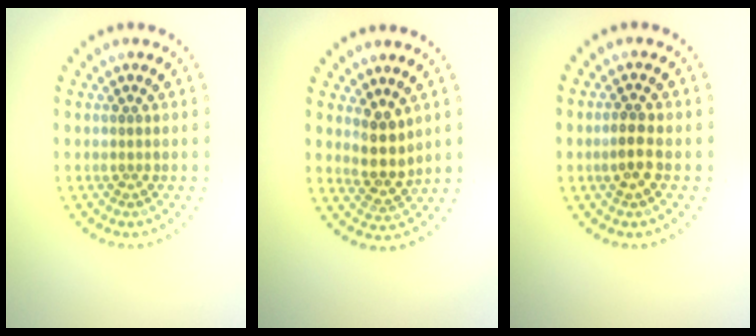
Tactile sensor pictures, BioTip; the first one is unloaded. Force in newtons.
{"total": 2.8, "press": 2.4, "slide": 1.5}
{"total": 2.1, "press": 2.1, "slide": 0.4}